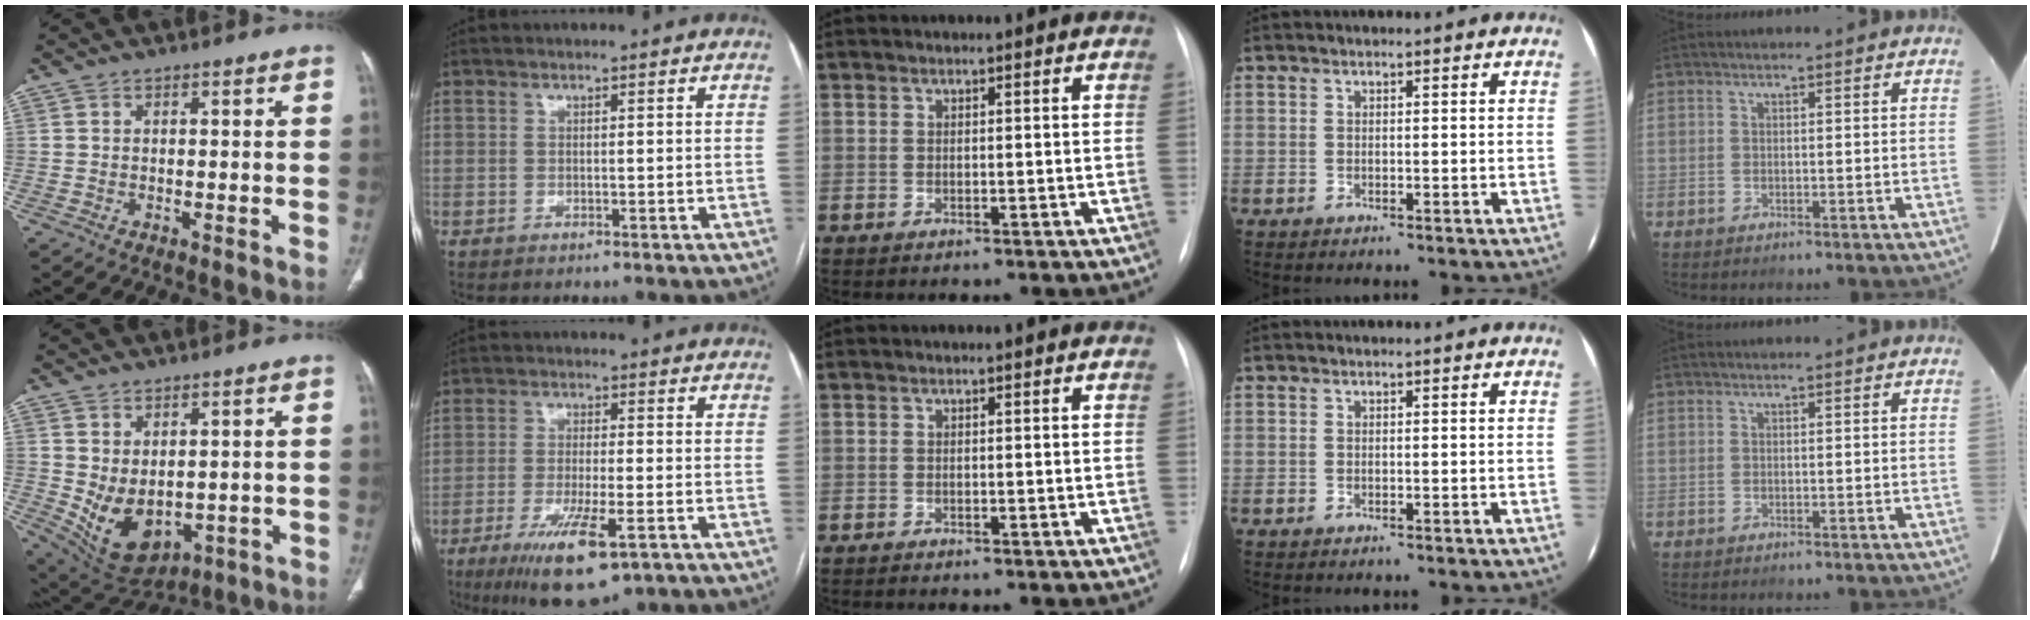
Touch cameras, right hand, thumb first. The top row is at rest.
{"thumb": {"total": 10.7, "force": [-0.7, 7.1, 8.0], "torque": [-0.124, -0.008, 0.026]}, "index": {"total": 11.3, "force": [-6.0, 2.3, 9.3], "torque": [-0.165, -0.026, -0.094]}}